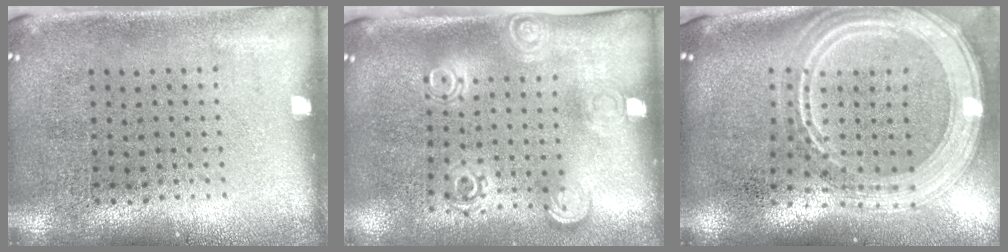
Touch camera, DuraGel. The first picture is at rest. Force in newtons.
{"total": 1.7, "press": 1.3, "slide": 1.1}
{"total": 3.1, "press": 2.5, "slide": 1.7}